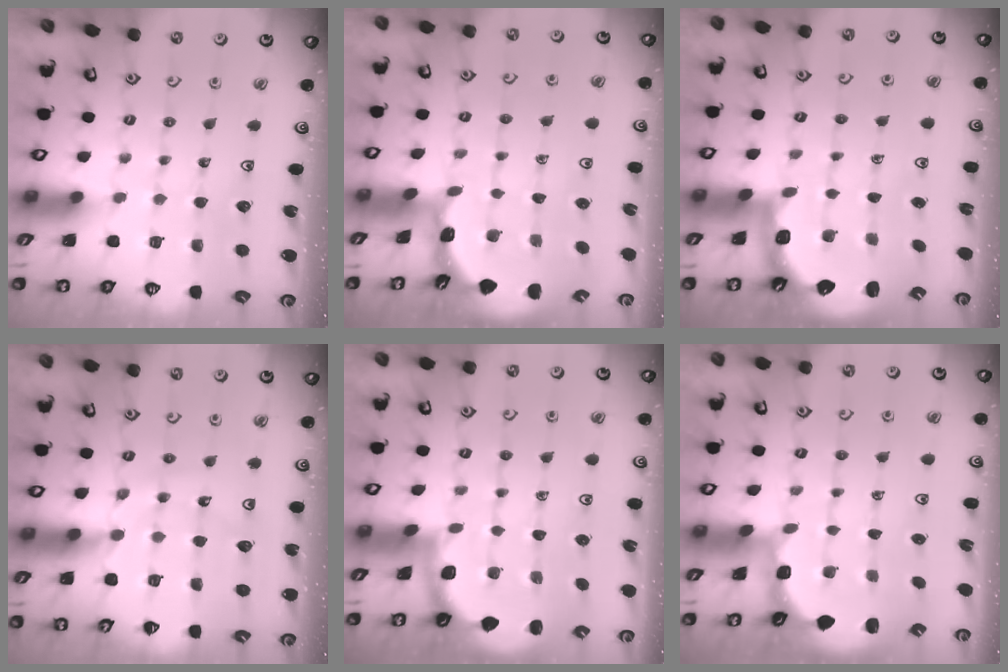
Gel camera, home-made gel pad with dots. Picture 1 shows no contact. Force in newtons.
{"total": 1.8, "press": 1.8, "slide": 0.2}
{"total": 2.8, "press": 2.5, "slide": 1.2}
{"total": 10.9, "press": 10.8, "slide": 1.2}
{"total": 1.9, "press": 1.9, "slide": 0.0}
{"total": 2.4, "press": 1.8, "slide": 1.6}